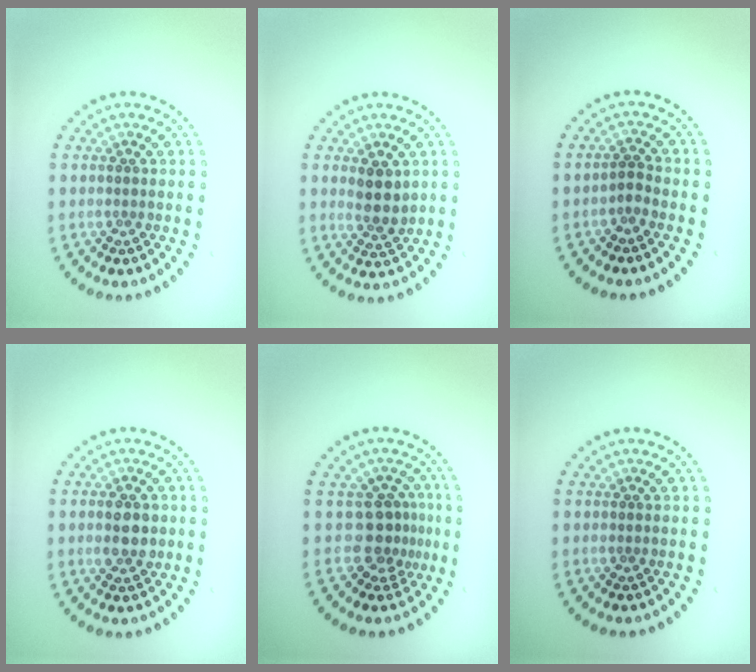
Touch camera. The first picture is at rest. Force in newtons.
{"total": 2.7, "press": 2.5, "slide": 0.9}
{"total": 0.9, "press": 0.7, "slide": 0.5}
{"total": 2.6, "press": 2.6, "slide": 0.1}
{"total": 2.8, "press": 1.9, "slide": 2.1}
{"total": 0.0}